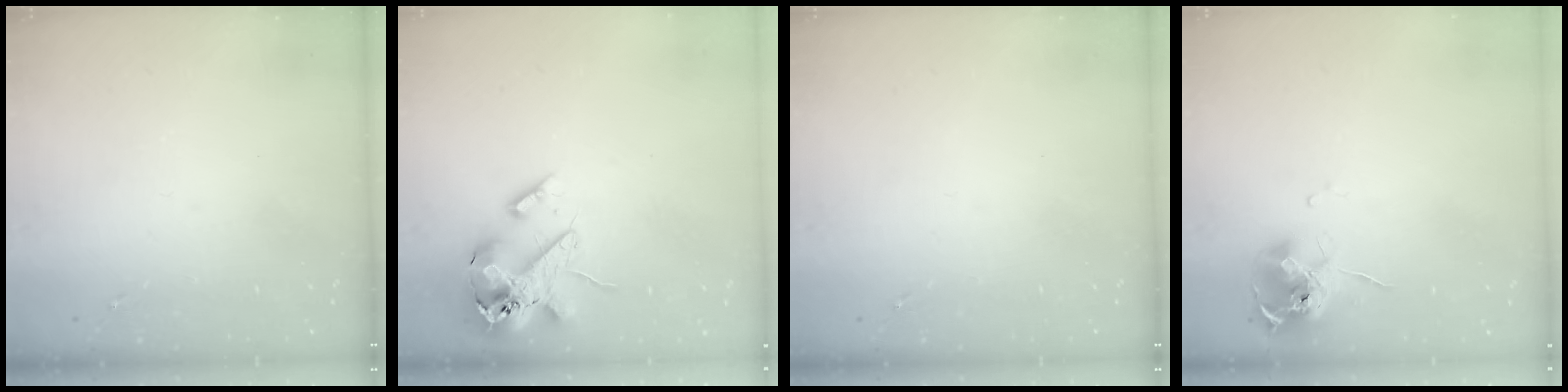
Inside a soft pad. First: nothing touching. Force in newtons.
{"total": 16.9, "press": 16.7, "slide": 2.8}
{"total": 0.0}
{"total": 11.7, "press": 11.7, "slide": 0.7}